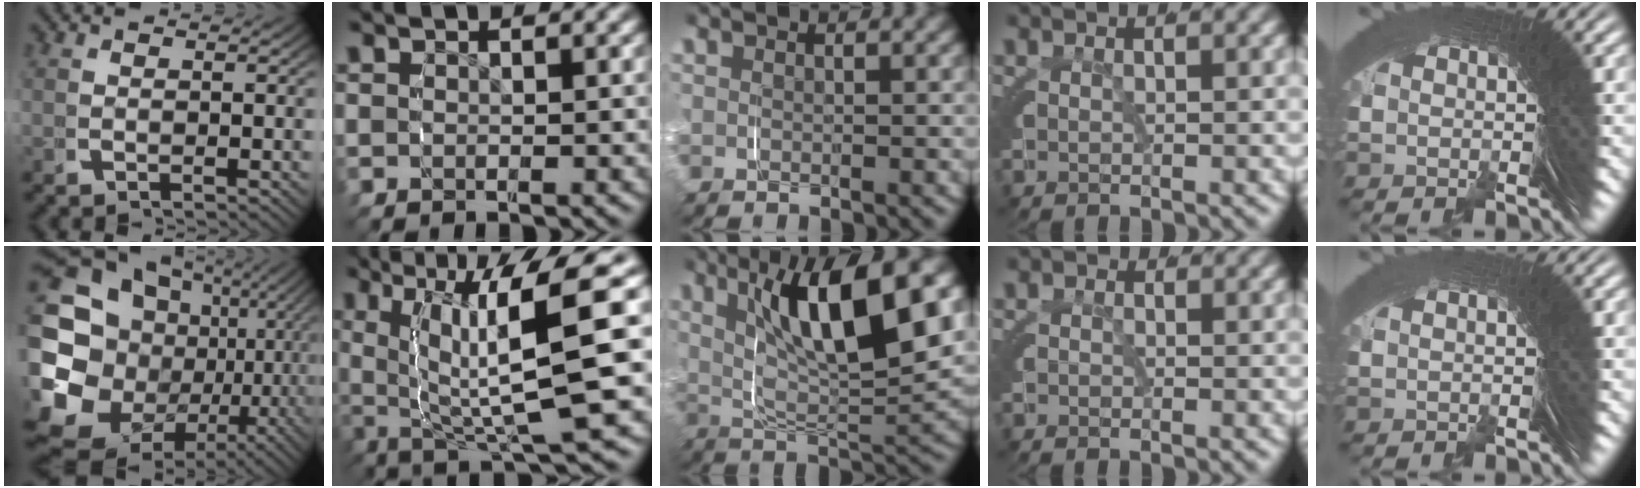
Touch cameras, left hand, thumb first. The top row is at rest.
{"thumb": {"total": 20.6, "force": [-2.6, 15.2, 13.7], "torque": [-0.274, -0.071, -0.015]}, "index": {"total": 11.9, "force": [-0.1, 4.7, 10.9], "torque": [-0.154, 0.004, 0.005]}, "middle": {"total": 11.6, "force": [3.7, 4.1, 10.2], "torque": [-0.169, 0.015, 0.059]}, "ring": {"total": 0.6, "force": [-0.5, 0.0, -0.1], "torque": [0.009, -0.004, -0.012]}, "little": {"total": 0.8, "force": [0.0, -0.7, -0.4], "torque": [0.009, 0.005, 0.002]}}